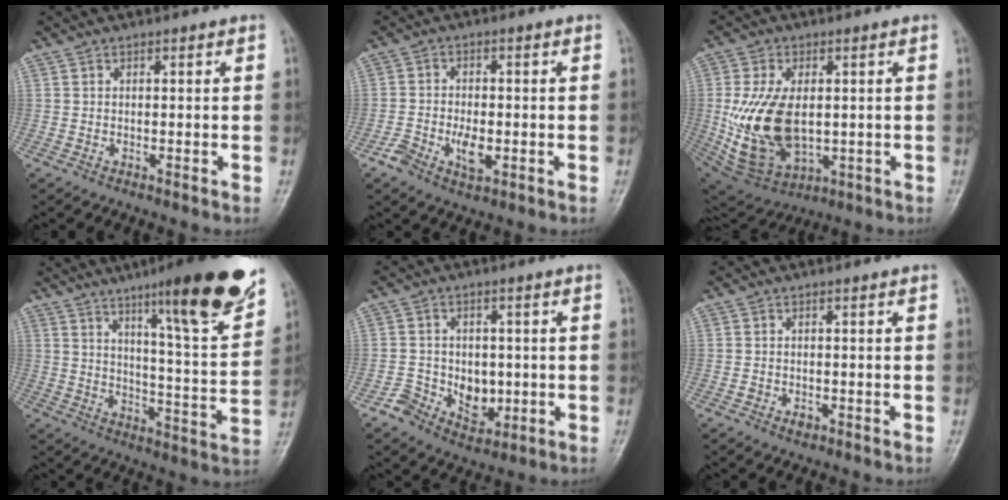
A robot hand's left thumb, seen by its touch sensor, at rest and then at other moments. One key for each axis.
{"total": 5.8, "fx": -2.1, "fy": 3.2, "fz": 4.3, "tx": -0.079, "ty": 0.010, "tz": -0.035}
{"total": 16.3, "fx": -0.3, "fy": 9.9, "fz": 13.0, "tx": -0.241, "ty": -0.016, "tz": 0.017}
{"total": 19.1, "fx": 11.9, "fy": 2.3, "fz": 14.8, "tx": -0.183, "ty": -0.066, "tz": 0.178}
{"total": 7.2, "fx": -1.6, "fy": 6.1, "fz": 3.5, "tx": -0.017, "ty": 0.009, "tz": -0.017}
{"total": 1.3, "fx": -0.8, "fy": 0.9, "fz": 0.6, "tx": -0.005, "ty": 0.008, "tz": -0.009}